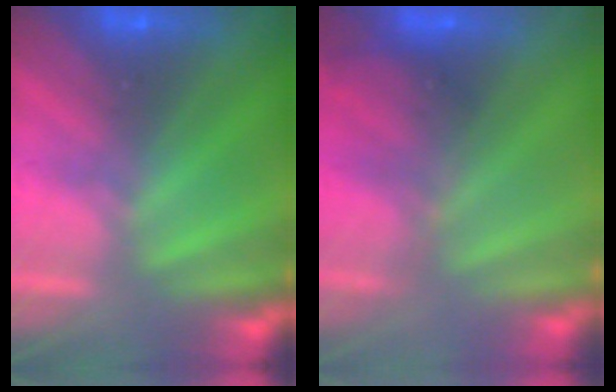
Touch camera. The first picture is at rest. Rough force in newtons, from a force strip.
{"total": 4.6}